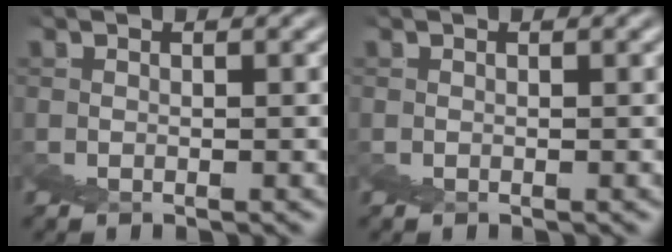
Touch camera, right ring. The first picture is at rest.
{"total": 0.0}